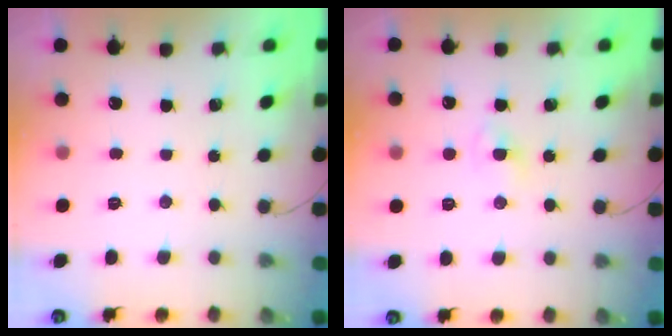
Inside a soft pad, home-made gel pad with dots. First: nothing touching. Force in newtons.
{"total": 0.7, "press": 0.6, "slide": 0.5}